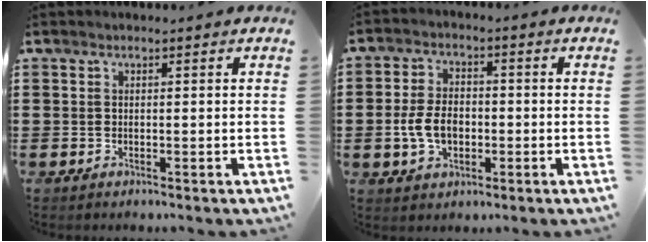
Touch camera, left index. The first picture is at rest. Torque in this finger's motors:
{"motor_torque": [0.93, 0.07, 0.33, 0.10]}